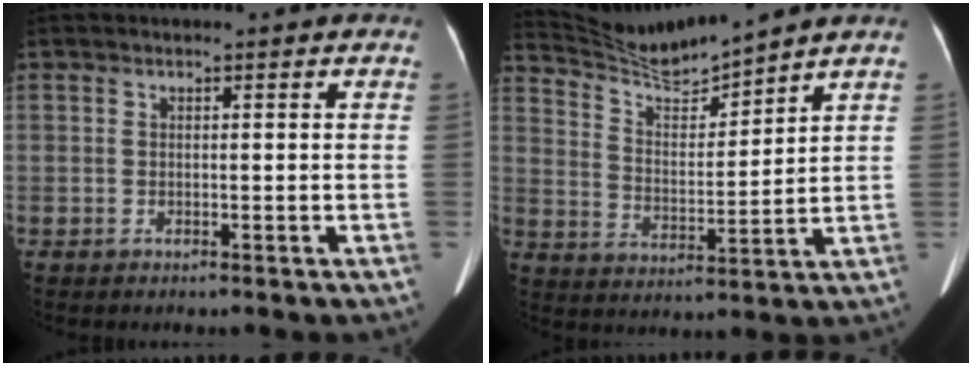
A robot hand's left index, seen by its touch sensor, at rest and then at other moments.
{"total": 7.2, "force": [7.0, -1.4, 0.8], "torque": [-0.031, -0.005, 0.147]}